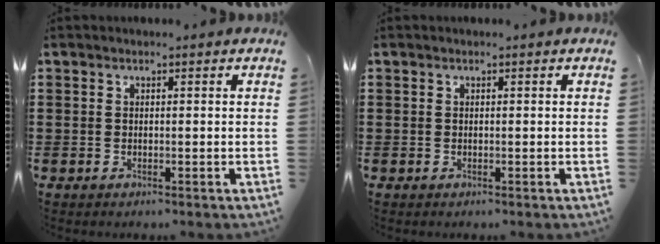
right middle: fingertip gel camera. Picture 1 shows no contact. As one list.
[{"total": 0.0}]